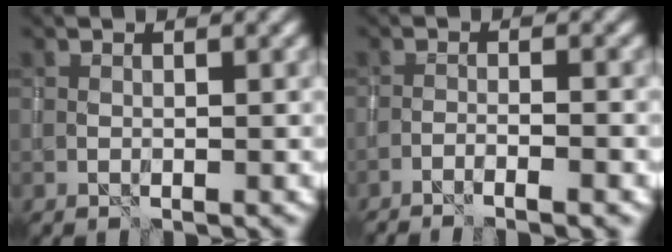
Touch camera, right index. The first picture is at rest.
{"total": 3.3, "force": [-2.4, 0.4, 2.3], "torque": [-0.038, 0.006, -0.049]}